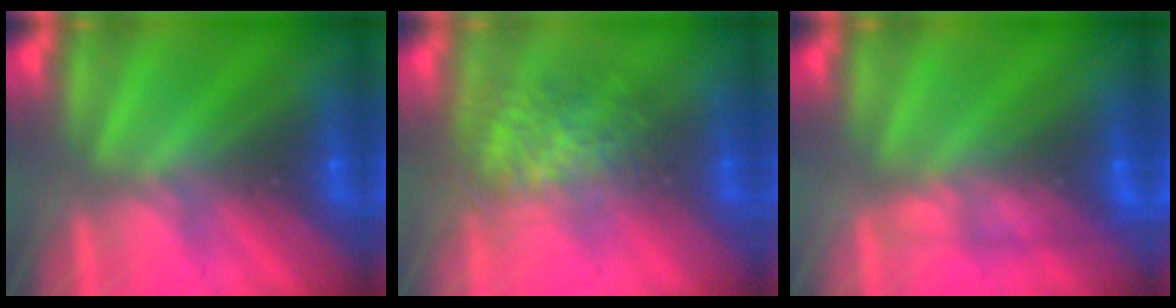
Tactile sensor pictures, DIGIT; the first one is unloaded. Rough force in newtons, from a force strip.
{"total": 3.8}
{"total": 4.7}